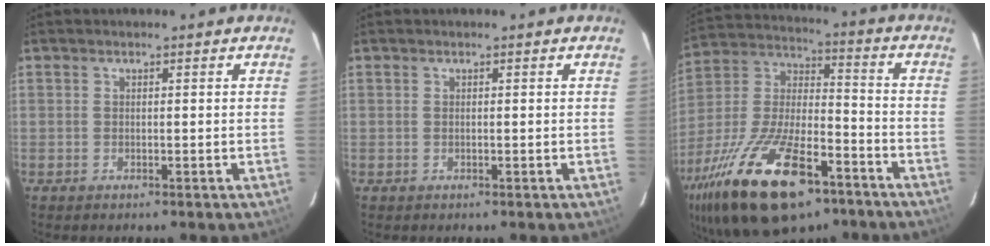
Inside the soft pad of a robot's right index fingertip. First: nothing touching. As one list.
[{"total": 0.0}, {"total": 27.3, "force": [-15.9, 11.4, 19.1], "torque": [-0.383, -0.024, -0.265]}]